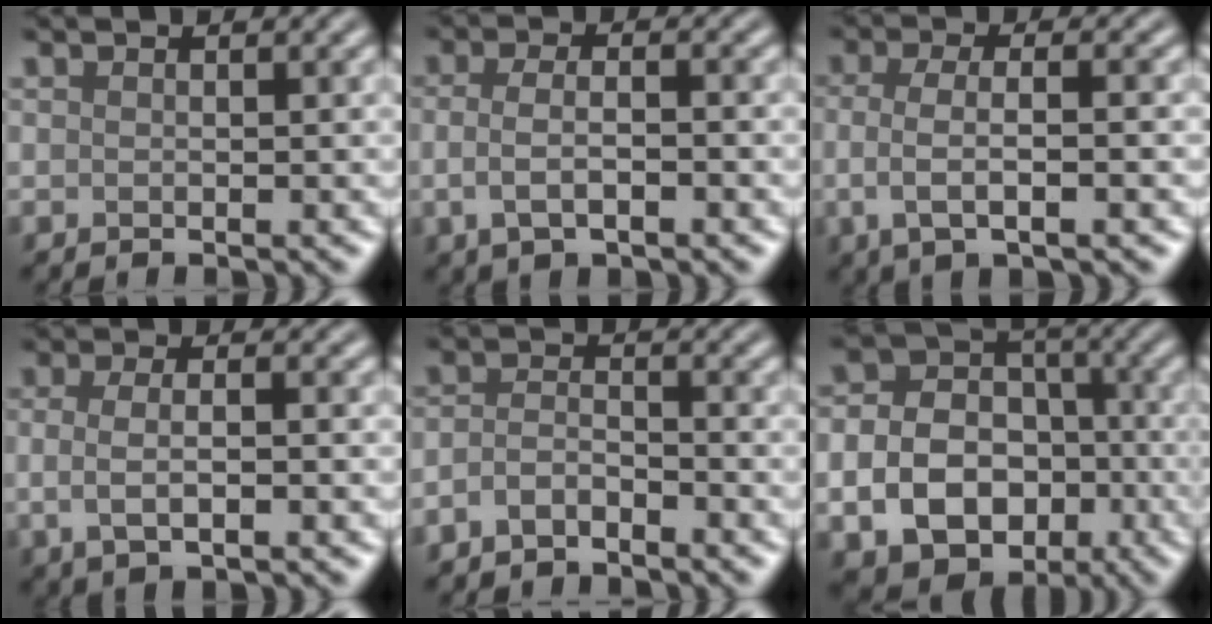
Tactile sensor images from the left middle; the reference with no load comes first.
{"total": 3.4, "force": [-0.7, 1.4, 3.0], "torque": [-0.061, -0.004, -0.016]}
{"total": 4.2, "force": [-0.6, 1.4, 3.9], "torque": [-0.074, -0.004, -0.014]}
{"total": 3.8, "force": [-0.4, 1.5, 3.5], "torque": [-0.068, -0.008, -0.005]}
{"total": 2.1, "force": [-1.5, 0.9, 1.1], "torque": [-0.026, 0.004, -0.037]}
{"total": 11.8, "force": [-3.6, 9.3, 6.4], "torque": [-0.102, -0.035, -0.068]}